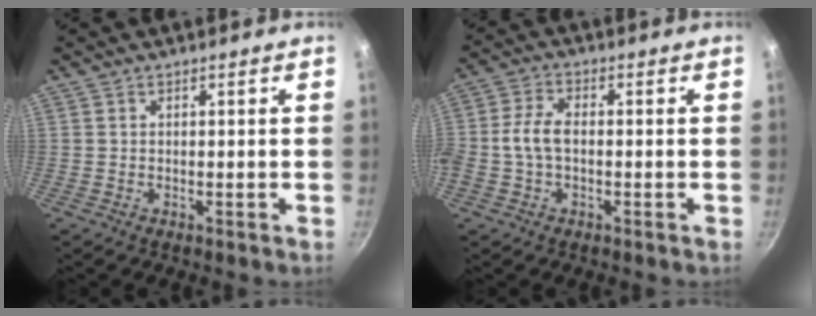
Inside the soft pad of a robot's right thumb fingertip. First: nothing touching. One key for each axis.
{"total": 5.9, "fx": -0.7, "fy": 3.5, "fz": 4.7, "tx": -0.096, "ty": 0.020, "tz": -0.023}